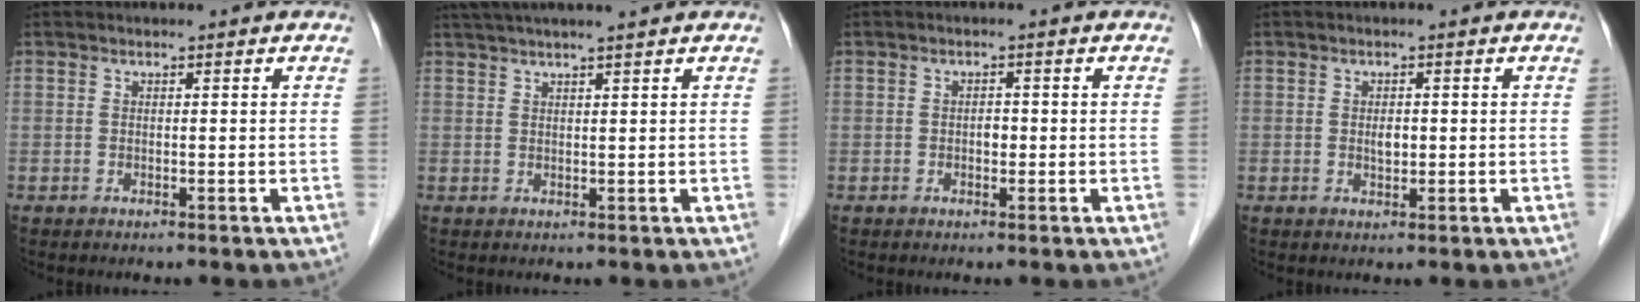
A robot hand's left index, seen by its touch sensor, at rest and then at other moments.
{"total": 7.8, "force": [6.6, -0.6, 4.2], "torque": [-0.065, 0.034, 0.096]}
{"total": 1.2, "force": [-0.2, 0.8, 0.9], "torque": [-0.014, 0.003, -0.004]}
{"total": 1.6, "force": [0.1, 0.8, 1.4], "torque": [-0.024, -0.001, 0.002]}